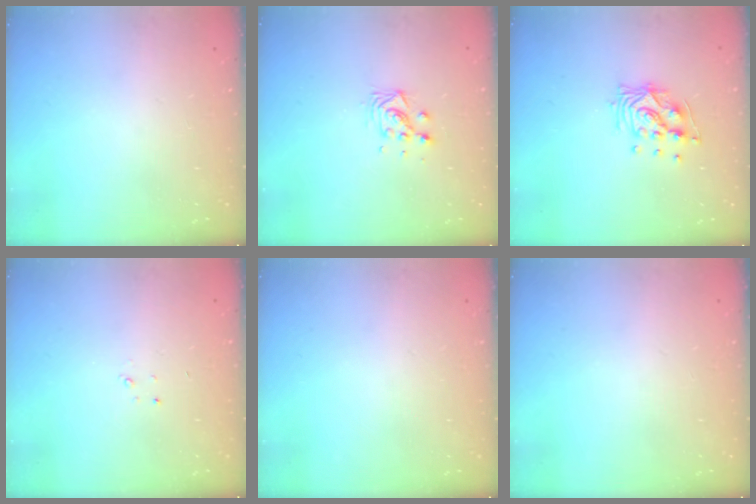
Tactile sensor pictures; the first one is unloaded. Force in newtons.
{"total": 6.1, "press": 6.1, "slide": 0.5}
{"total": 10.2, "press": 10.2, "slide": 1.2}
{"total": 1.5, "press": 1.5, "slide": 0.2}
{"total": 0.0}
{"total": 0.0}